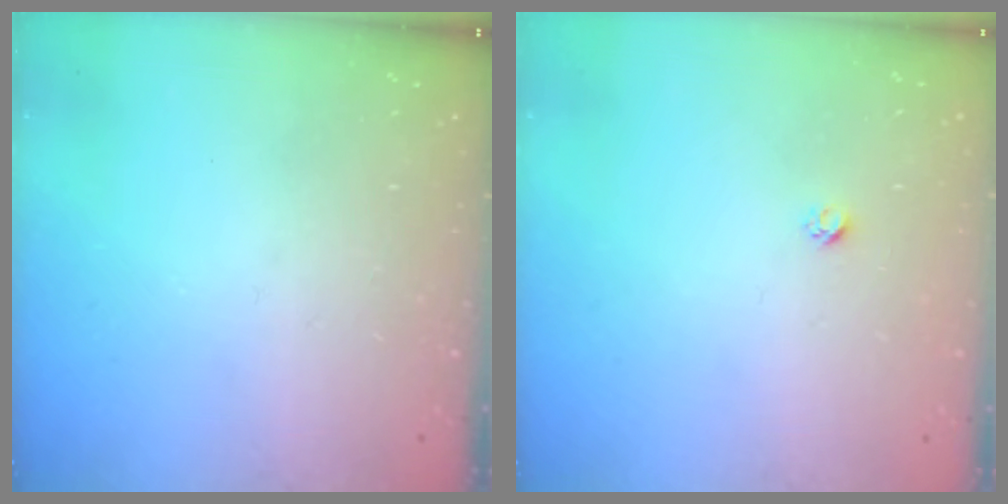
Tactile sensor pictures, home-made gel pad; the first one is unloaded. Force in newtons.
{"total": 1.9, "press": 1.9, "slide": 0.1}